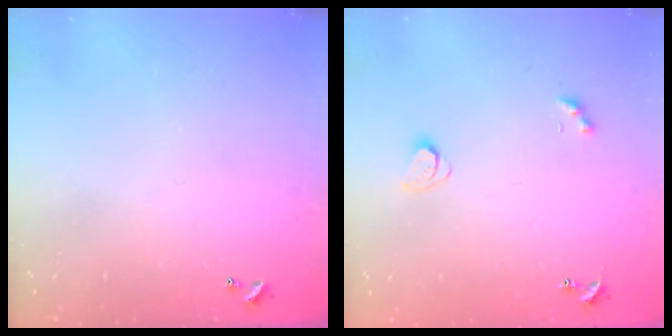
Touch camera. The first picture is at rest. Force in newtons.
{"total": 1.7, "press": 1.6, "slide": 0.4}